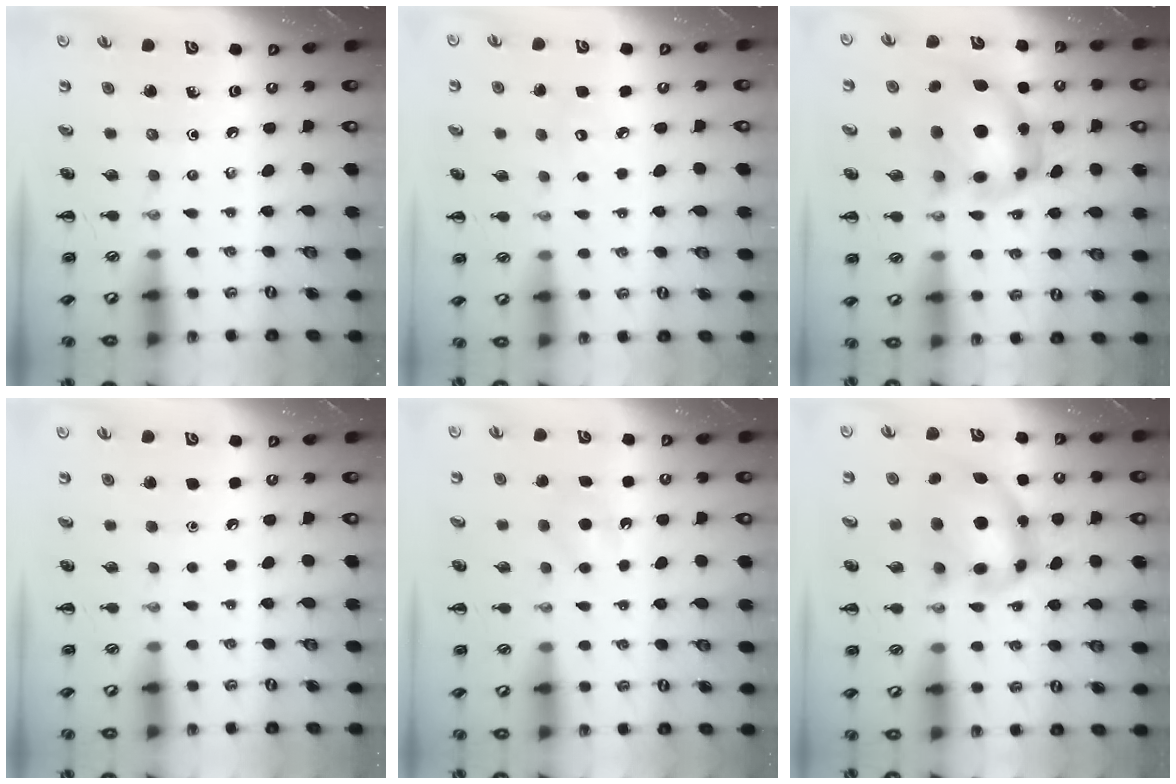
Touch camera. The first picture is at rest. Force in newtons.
{"total": 3.7, "press": 3.5, "slide": 0.9}
{"total": 11.3, "press": 11.0, "slide": 2.8}
{"total": 1.6, "press": 1.6, "slide": 0.1}
{"total": 4.9, "press": 4.8, "slide": 1.2}
{"total": 9.8, "press": 9.5, "slide": 2.5}